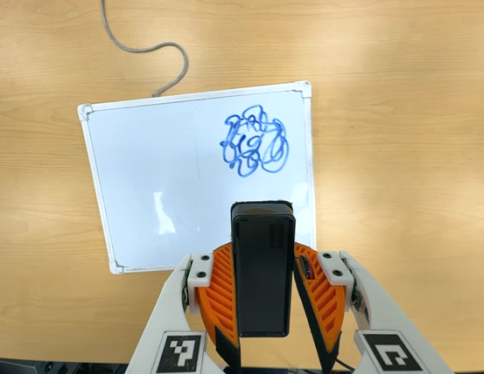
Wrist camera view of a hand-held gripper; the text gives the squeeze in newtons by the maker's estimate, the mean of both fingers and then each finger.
{"total": 4.8, "left": 4.4, "right": 5.2}